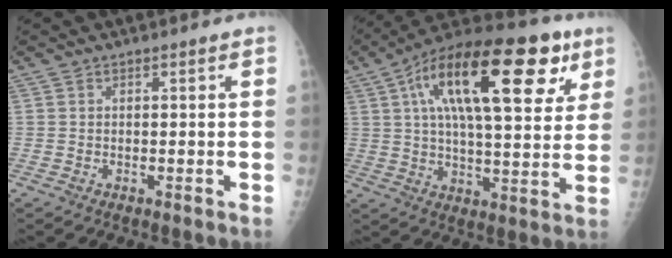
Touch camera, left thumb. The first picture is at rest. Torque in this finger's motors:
{"motor_torque": [0.17, 1.40, 2.22, -0.56, 0.30]}